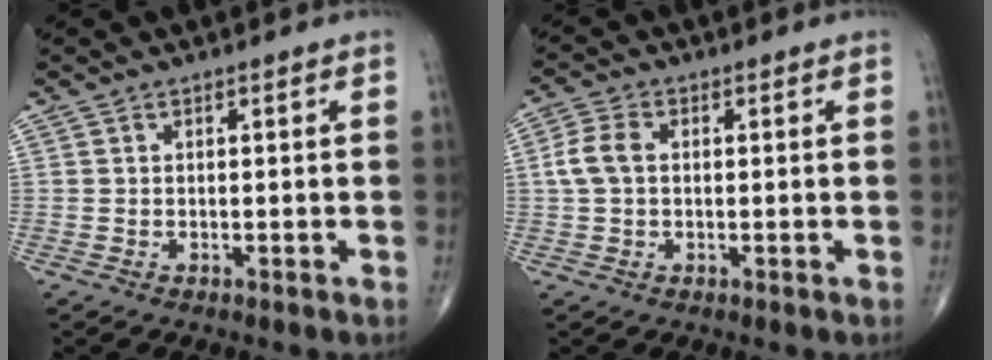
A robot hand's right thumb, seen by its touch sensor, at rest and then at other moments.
{"total": 4.8, "force": [0.4, 3.2, 3.6], "torque": [-0.083, 0.013, 0.003]}